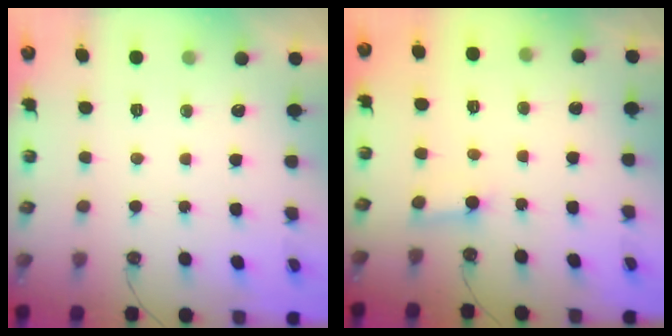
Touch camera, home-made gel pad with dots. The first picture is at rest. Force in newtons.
{"total": 2.6, "press": 2.5, "slide": 0.3}